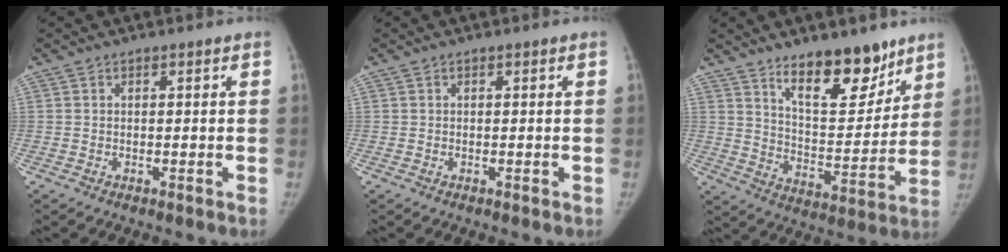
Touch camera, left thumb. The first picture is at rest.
{"total": 0.0}
{"total": 15.4, "force": [10.8, 6.2, 9.0], "torque": [-0.087, -0.088, 0.180]}